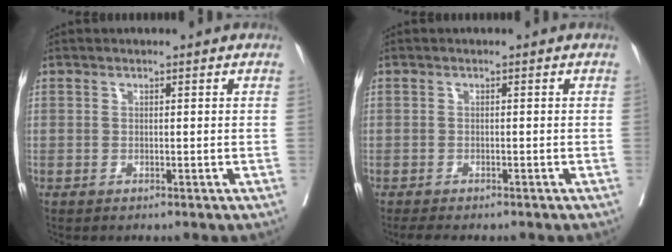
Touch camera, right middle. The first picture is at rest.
{"total": 2.9, "force": [-2.5, 0.9, 1.2], "torque": [-0.021, -0.009, -0.034]}